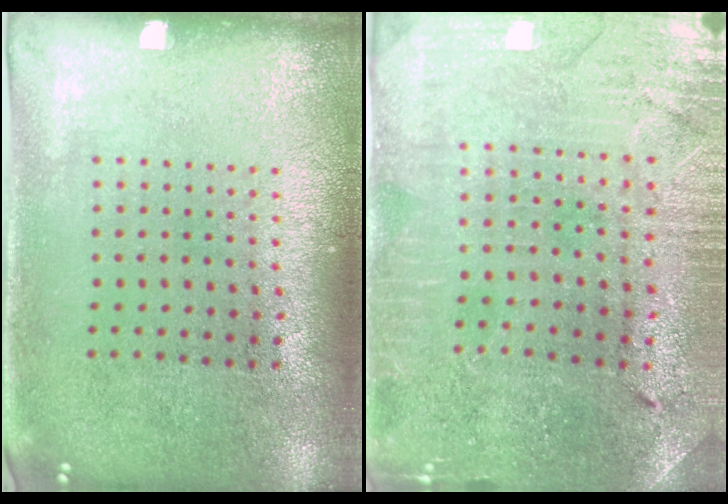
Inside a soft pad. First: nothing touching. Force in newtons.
{"total": 1.0, "press": 0.9, "slide": 0.2}